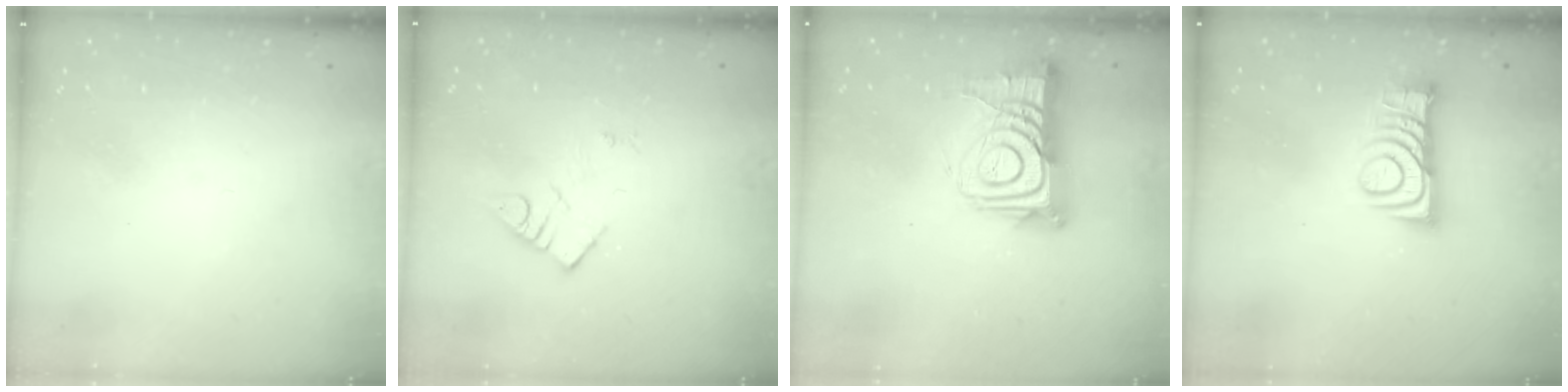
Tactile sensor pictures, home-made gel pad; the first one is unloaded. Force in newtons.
{"total": 4.2, "press": 4.1, "slide": 0.6}
{"total": 14.4, "press": 14.4, "slide": 1.1}
{"total": 9.3, "press": 9.3, "slide": 0.7}